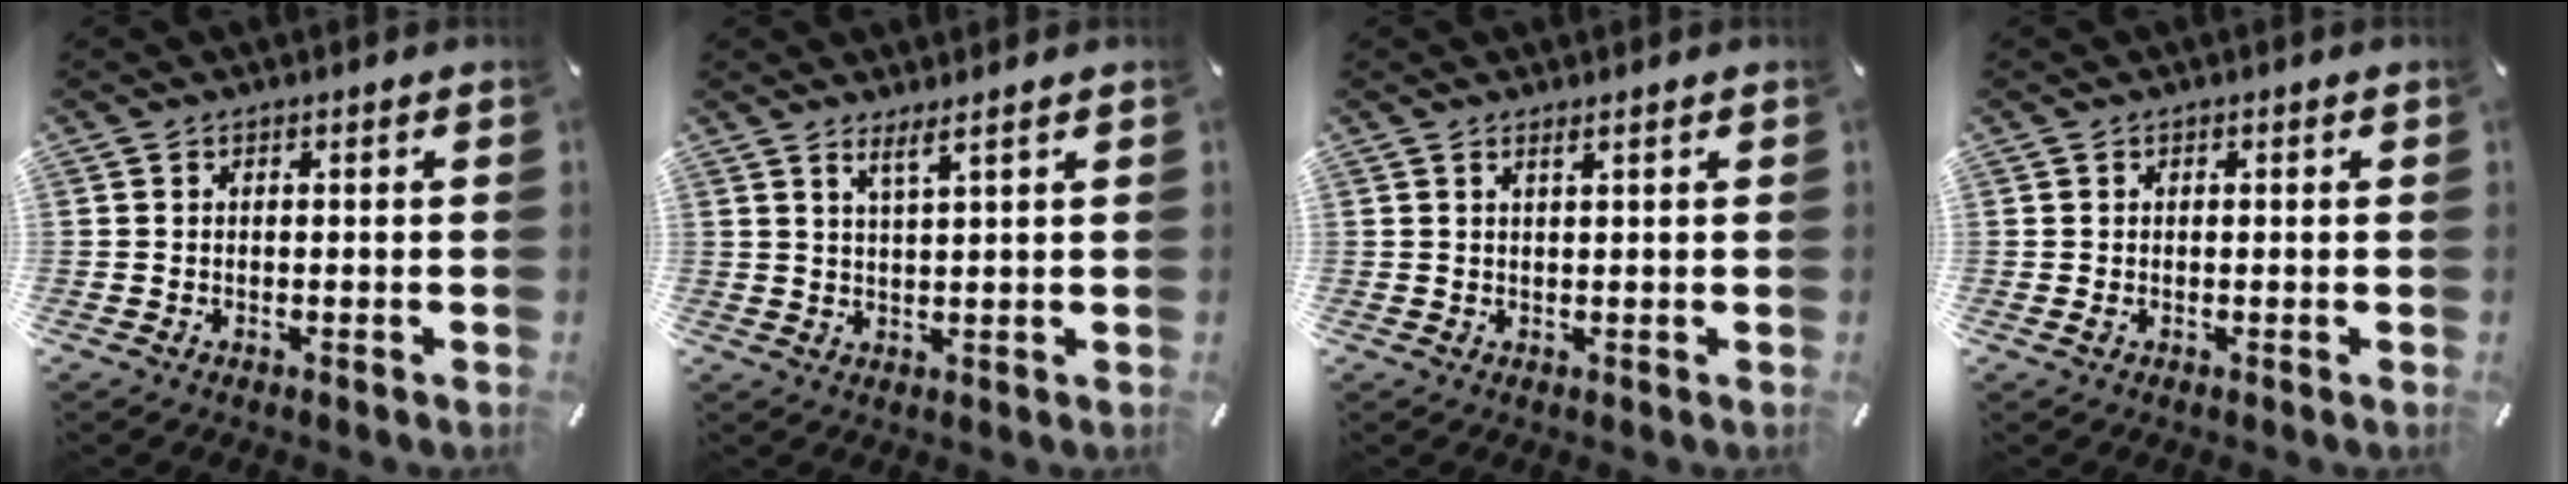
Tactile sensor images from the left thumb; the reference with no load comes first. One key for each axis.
{"total": 3.4, "fx": 2.8, "fy": -0.2, "fz": 1.9, "tx": -0.042, "ty": -0.010, "tz": 0.050}
{"total": 1.5, "fx": 1.1, "fy": 0.1, "fz": 1.0, "tx": -0.020, "ty": -0.002, "tz": 0.020}
{"total": 0.6, "fx": 0.1, "fy": 0.4, "fz": 0.5, "tx": -0.001, "ty": -0.003, "tz": -0.001}